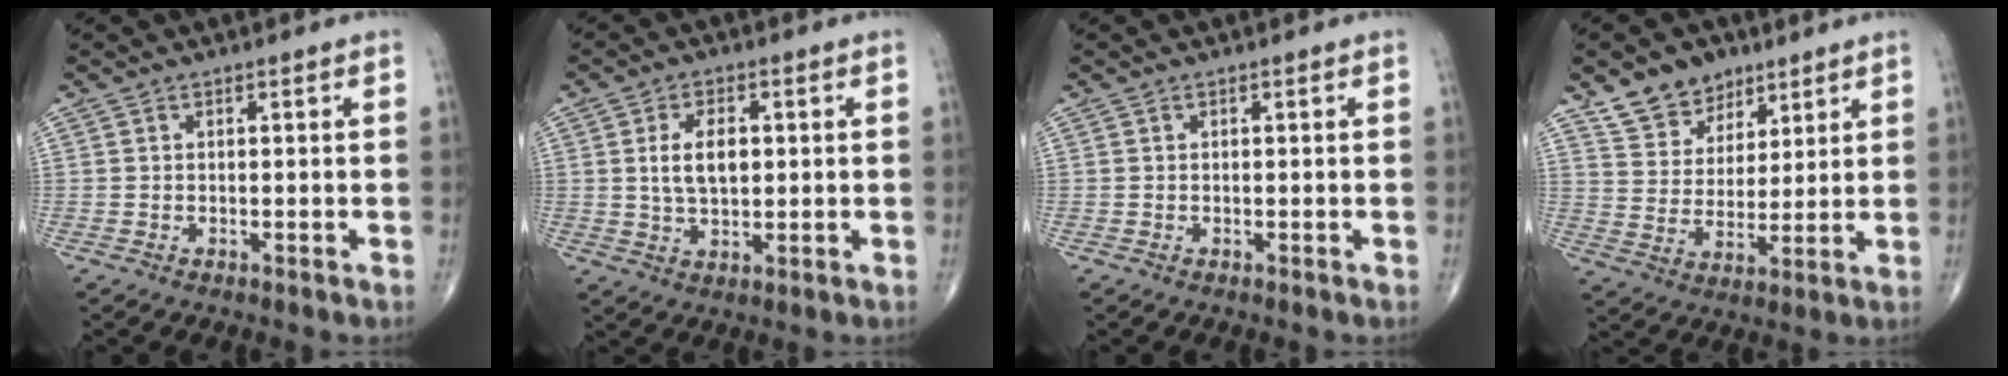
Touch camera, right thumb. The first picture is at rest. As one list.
[{"total": 7.1, "force": [1.1, 4.0, 5.7], "torque": [-0.095, -0.003, 0.022]}, {"total": 0.0}, {"total": 9.9, "force": [6.8, 6.5, 3.1], "torque": [-0.019, -0.039, 0.126]}]